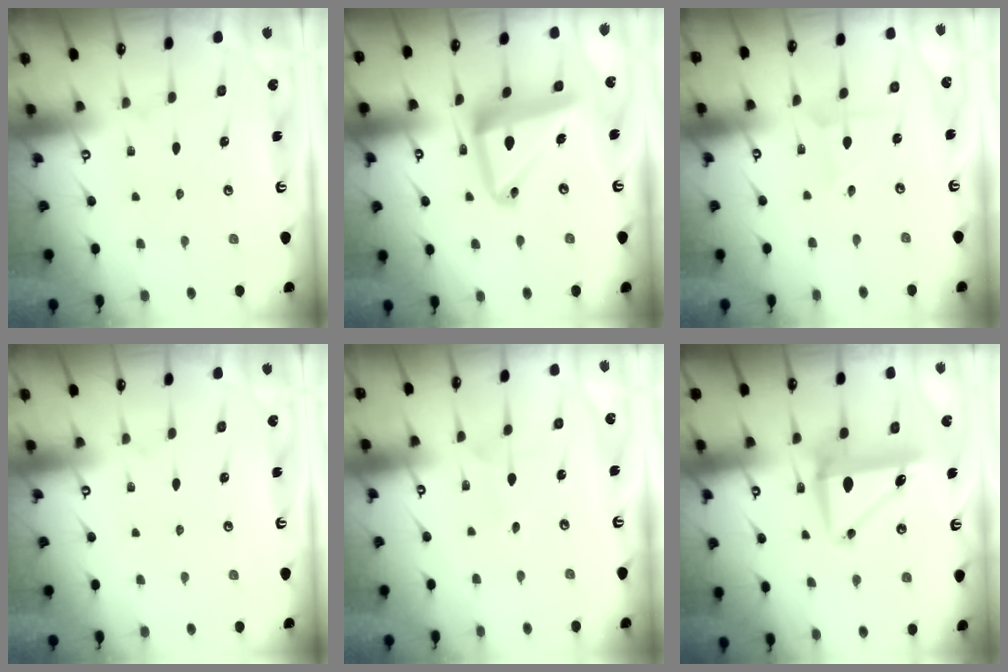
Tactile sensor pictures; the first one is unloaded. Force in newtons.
{"total": 16.3, "press": 16.2, "slide": 1.8}
{"total": 2.4, "press": 2.4, "slide": 0.2}
{"total": 0.0}
{"total": 3.2, "press": 3.1, "slide": 0.3}
{"total": 8.4, "press": 7.8, "slide": 3.1}